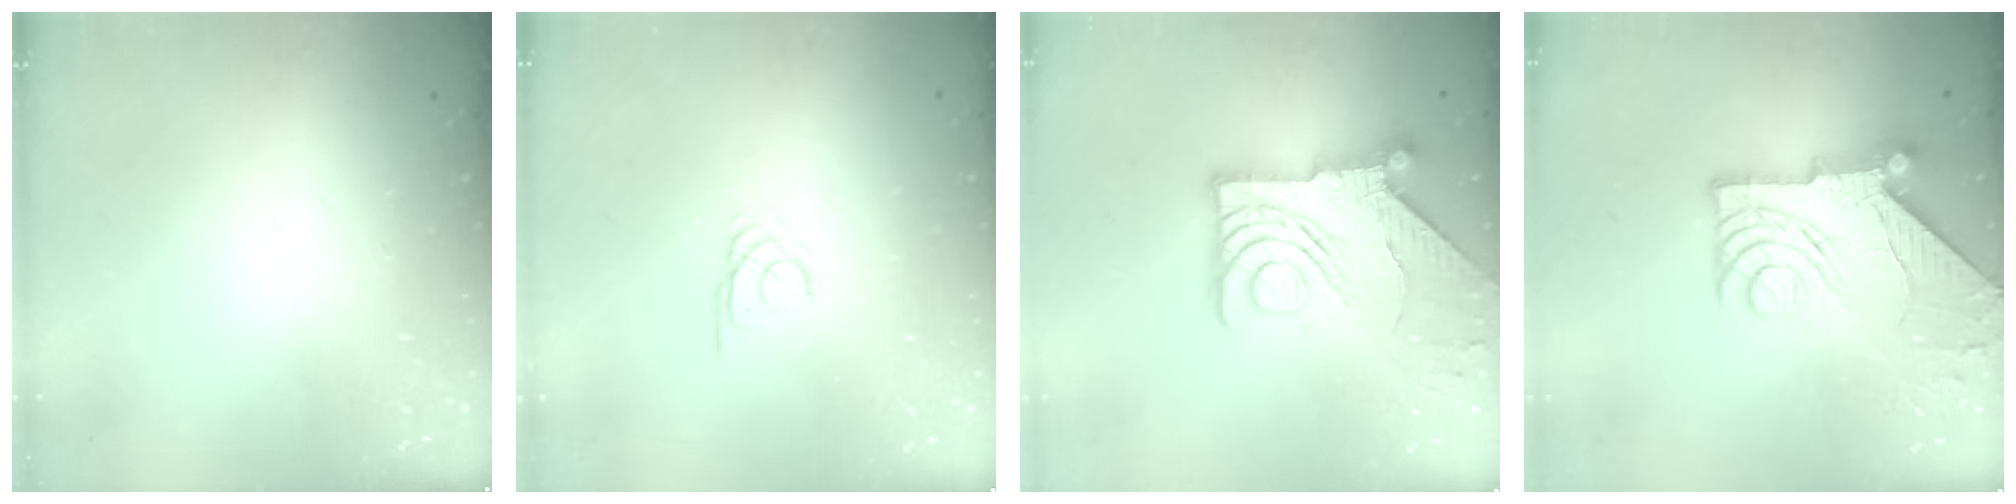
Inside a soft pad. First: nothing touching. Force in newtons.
{"total": 2.2, "press": 2.2, "slide": 0.2}
{"total": 15.2, "press": 15.1, "slide": 1.8}
{"total": 13.5, "press": 13.4, "slide": 1.7}